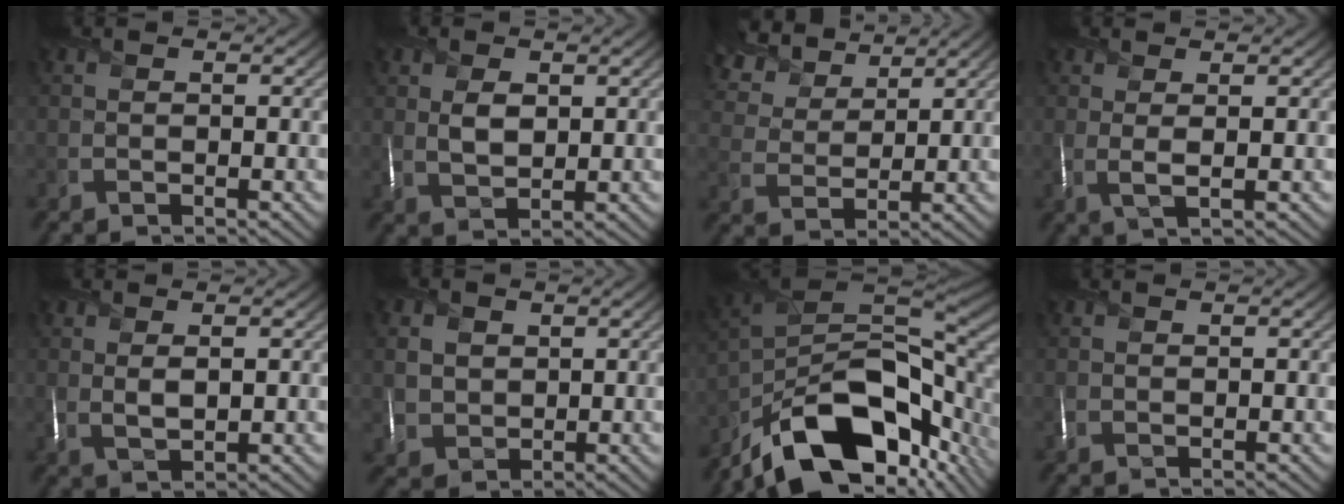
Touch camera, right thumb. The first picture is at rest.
{"total": 3.1, "force": [1.0, 1.9, 2.3], "torque": [-0.051, -0.001, 0.021]}
{"total": 8.6, "force": [6.3, 4.0, 4.2], "torque": [-0.114, 0.023, 0.110]}
{"total": 2.1, "force": [0.7, 0.2, 1.9], "torque": [-0.035, 0.008, 0.012]}
{"total": 2.5, "force": [0.9, 0.8, 2.2], "torque": [-0.048, 0.000, 0.021]}
{"total": 3.7, "force": [1.1, 3.1, 1.6], "torque": [-0.057, 0.001, 0.021]}
{"total": 17.6, "force": [-10.1, 7.9, 12.0], "torque": [-0.226, -0.030, -0.158]}
{"total": 0.0}